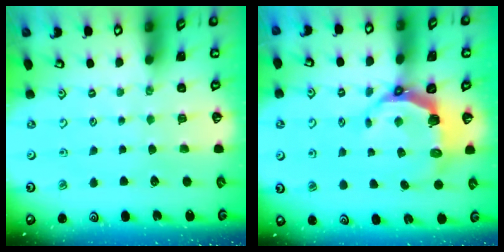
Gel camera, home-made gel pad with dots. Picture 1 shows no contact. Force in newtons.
{"total": 8.1, "press": 6.4, "slide": 5.0}